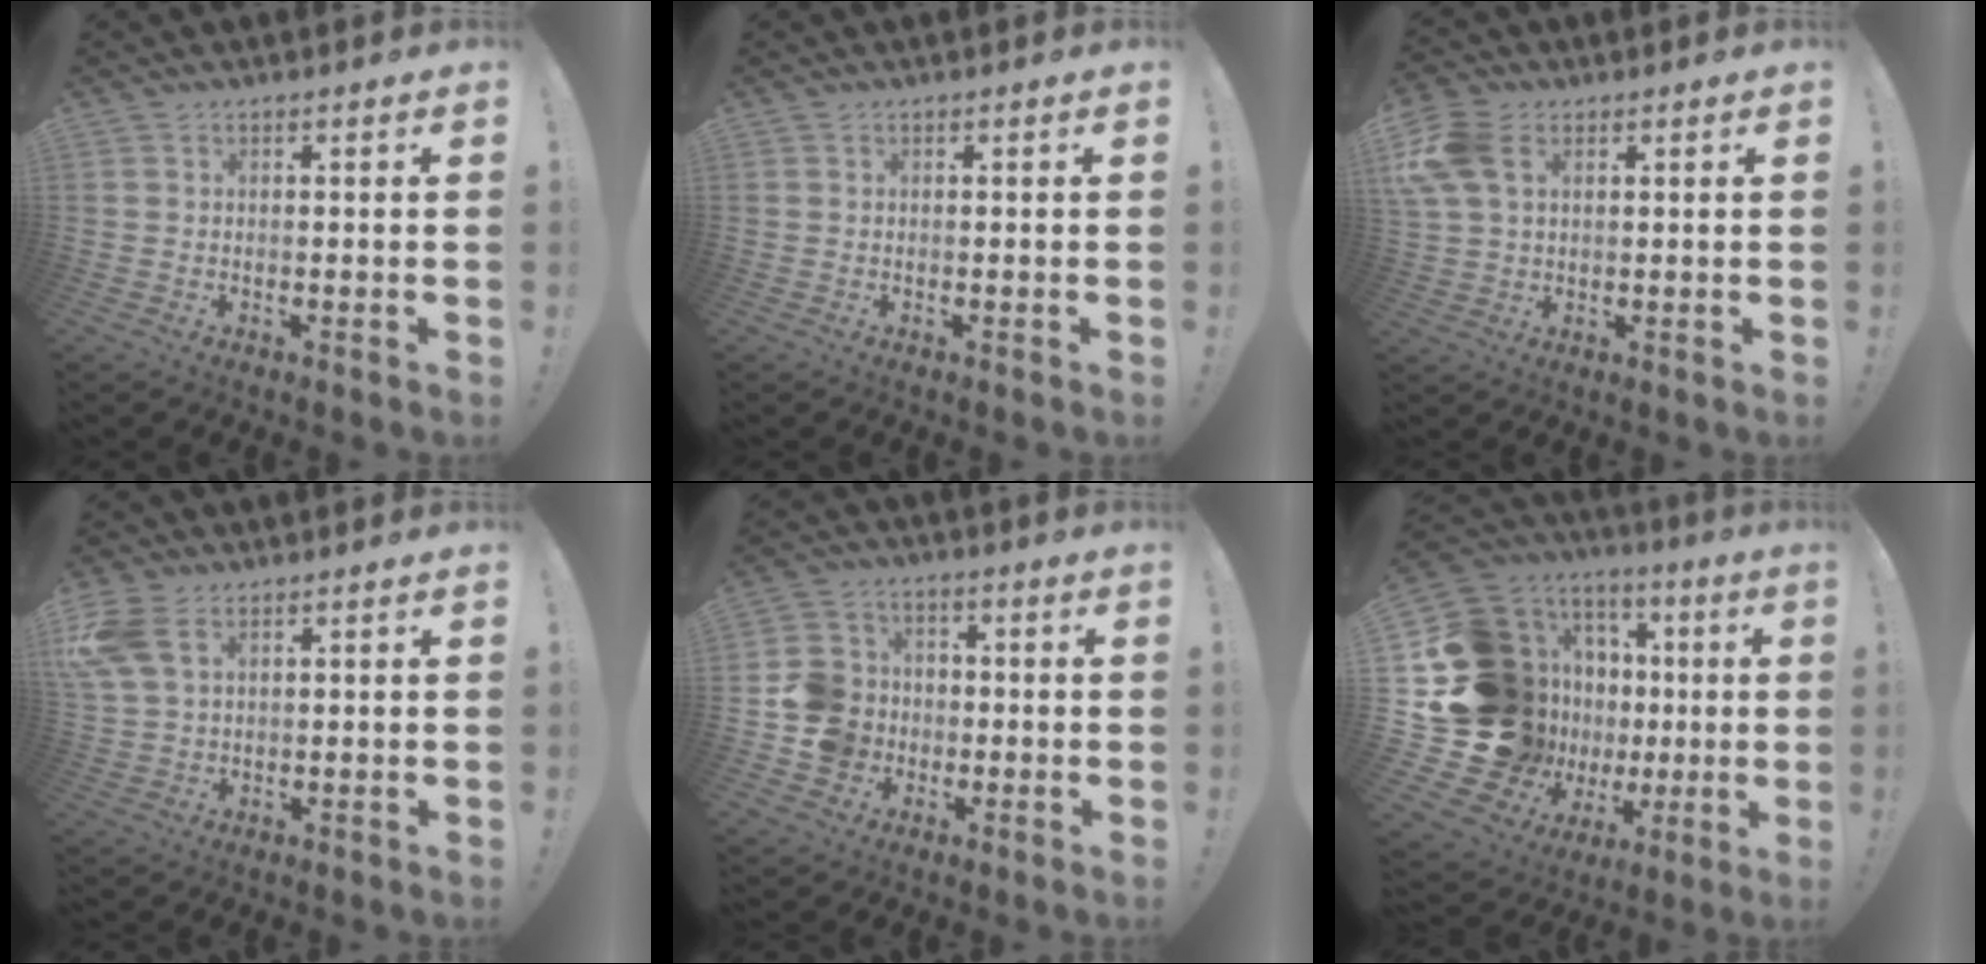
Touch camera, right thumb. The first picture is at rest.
{"total": 0.0}
{"total": 10.8, "force": [3.8, 7.0, 7.3], "torque": [-0.153, -0.005, 0.074]}
{"total": 8.4, "force": [3.8, 4.9, 5.7], "torque": [-0.127, -0.010, 0.076]}
{"total": 11.5, "force": [-3.0, 10.5, 3.6], "torque": [-0.061, 0.030, -0.046]}
{"total": 23.3, "force": [1.2, 19.0, 13.5], "torque": [-0.244, -0.051, 0.105]}